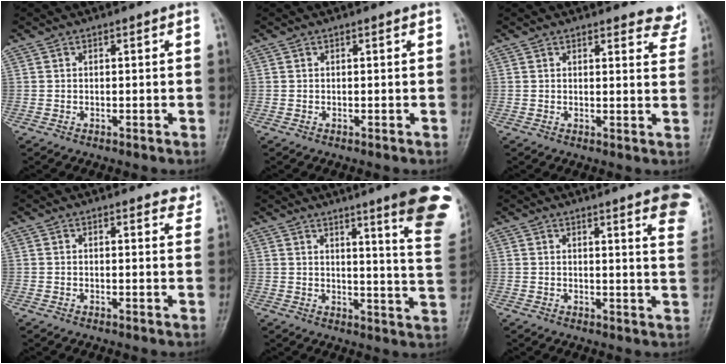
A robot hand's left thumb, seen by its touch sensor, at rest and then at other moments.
{"total": 0.0}
{"total": 5.7, "force": [5.4, 1.6, 1.1], "torque": [0.018, -0.033, 0.038]}
{"total": 3.6, "force": [3.1, 1.2, 1.2], "torque": [0.007, -0.015, 0.024]}
{"total": 18.0, "force": [11.2, 1.7, 14.0], "torque": [-0.147, -0.065, 0.128]}
{"total": 12.5, "force": [8.0, 1.8, 9.5], "torque": [-0.093, -0.028, 0.076]}